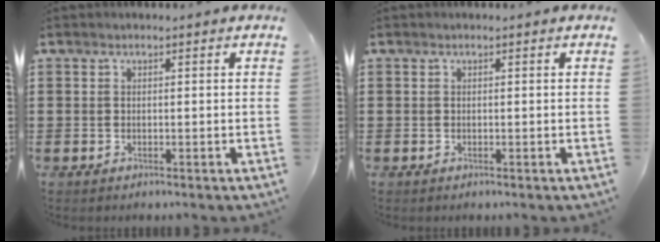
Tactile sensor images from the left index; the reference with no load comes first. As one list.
[{"total": 0.0}]